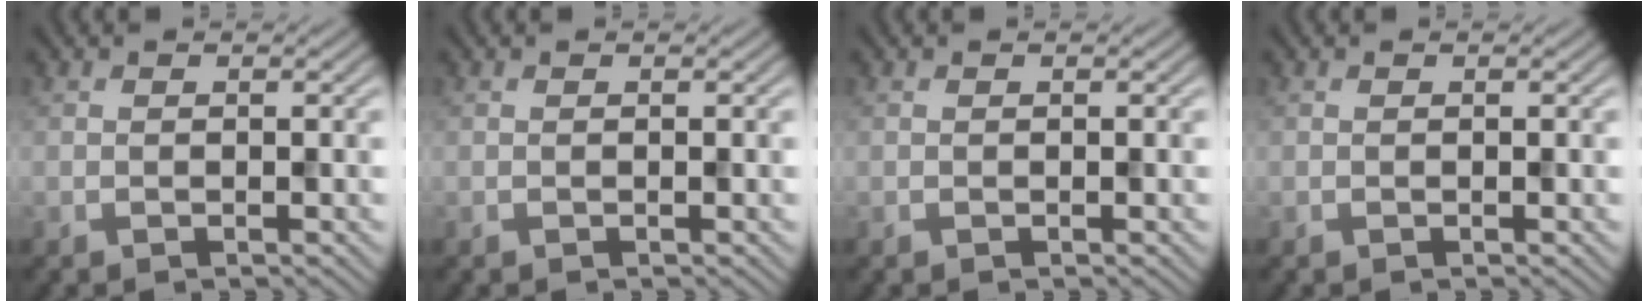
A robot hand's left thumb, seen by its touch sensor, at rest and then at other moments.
{"total": 0.0}
{"total": 0.0}
{"total": 0.0}